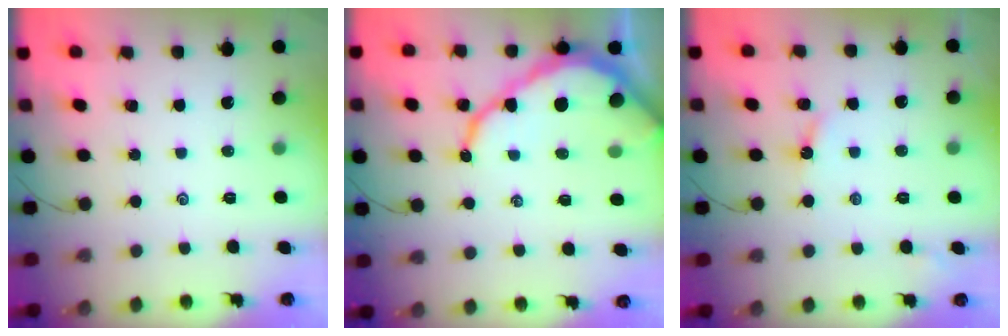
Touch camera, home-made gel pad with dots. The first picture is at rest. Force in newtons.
{"total": 11.6, "press": 11.5, "slide": 1.3}
{"total": 3.4, "press": 3.4, "slide": 0.4}